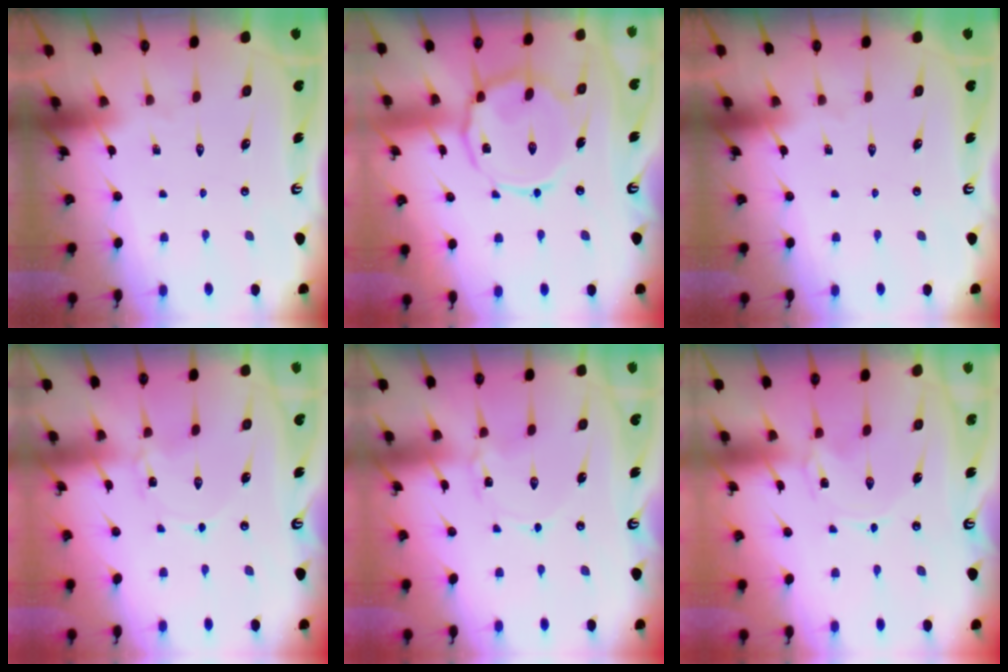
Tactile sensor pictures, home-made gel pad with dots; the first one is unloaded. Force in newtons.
{"total": 12.6, "press": 12.6, "slide": 1.0}
{"total": 0.0}
{"total": 0.9, "press": 0.9, "slide": 0.0}
{"total": 1.4, "press": 1.4, "slide": 0.1}
{"total": 0.0}